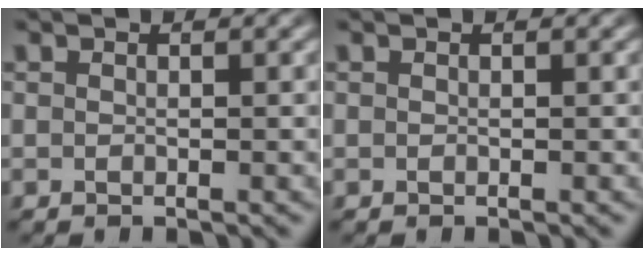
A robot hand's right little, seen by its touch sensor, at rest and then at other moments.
{"total": 0.0}